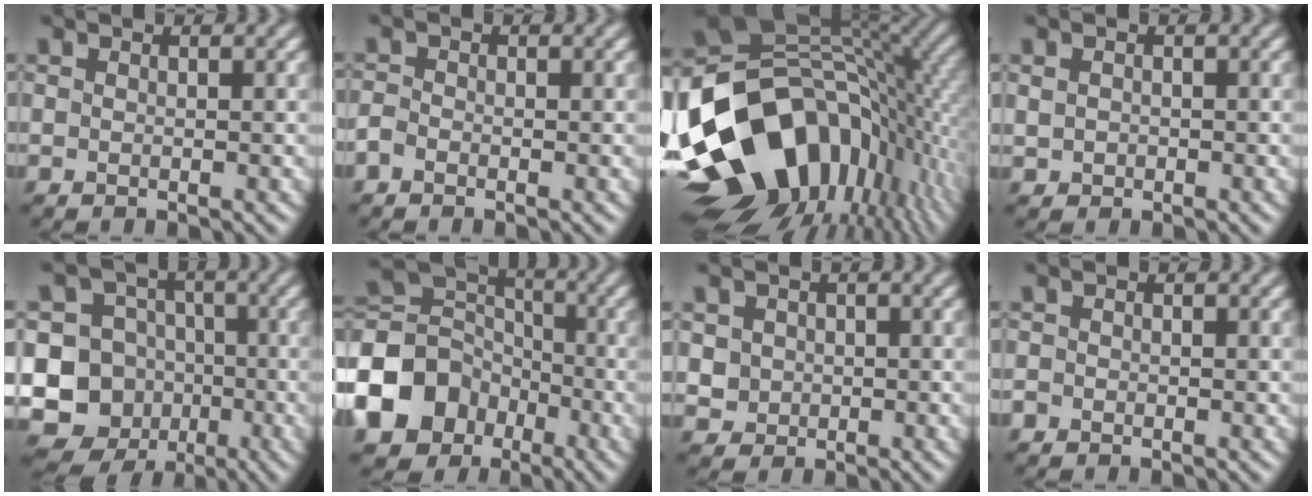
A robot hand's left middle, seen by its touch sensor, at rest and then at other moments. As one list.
[{"total": 1.2, "force": [-1.0, 0.6, 0.3], "torque": [-0.005, 0.001, -0.025]}, {"total": 18.5, "force": [-5.5, 12.6, 12.4], "torque": [-0.233, -0.014, -0.098]}, {"total": 0.9, "force": [-0.1, 0.9, 0.2], "torque": [-0.003, -0.003, -0.003]}, {"total": 12.1, "force": [-3.5, 11.1, 3.6], "torque": [-0.084, -0.009, -0.071]}, {"total": 12.7, "force": [-5.5, 10.2, 5.2], "torque": [-0.139, -0.018, -0.119]}, {"total": 2.6, "force": [0.5, 2.4, 0.8], "torque": [-0.018, 0.005, 0.022]}, {"total": 0.8, "force": [-0.5, 0.6, 0.0], "torque": [0.002, -0.005, -0.013]}]